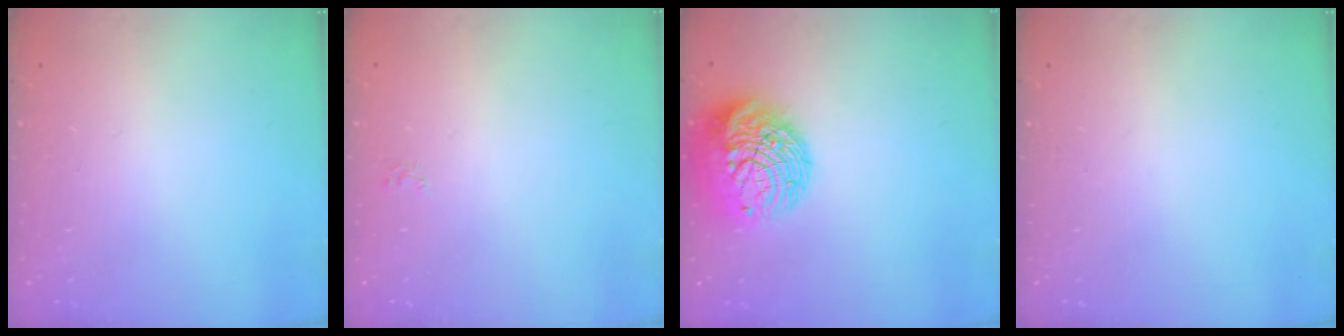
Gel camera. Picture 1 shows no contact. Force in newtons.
{"total": 2.6, "press": 2.6, "slide": 0.2}
{"total": 16.1, "press": 16.0, "slide": 1.5}
{"total": 0.0}